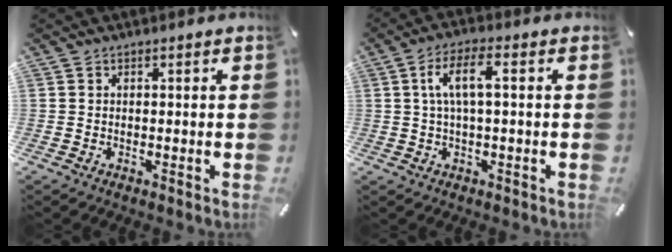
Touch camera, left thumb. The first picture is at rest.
{"total": 6.9, "force": [0.9, 2.2, 6.4], "torque": [-0.130, 0.007, 0.013]}